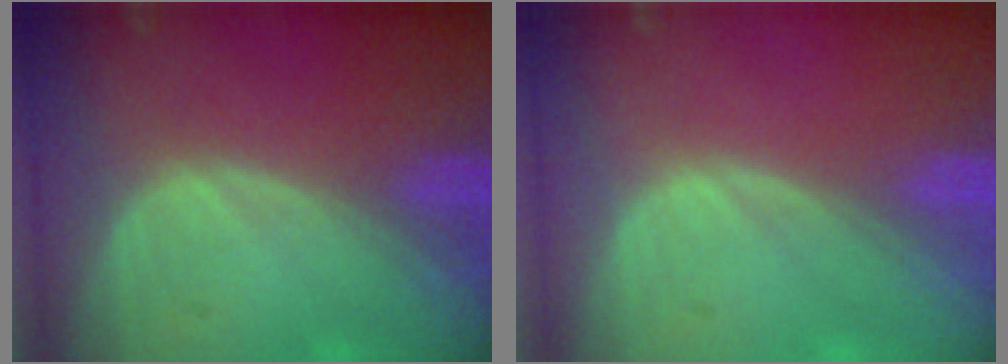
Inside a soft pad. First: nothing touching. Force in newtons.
{"total": 0.0}